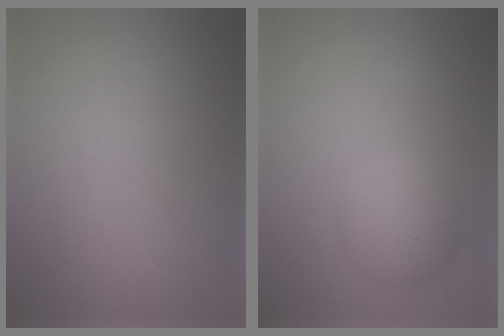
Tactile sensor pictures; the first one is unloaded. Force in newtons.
{"total": 3.8, "press": 3.8, "slide": 0.1}